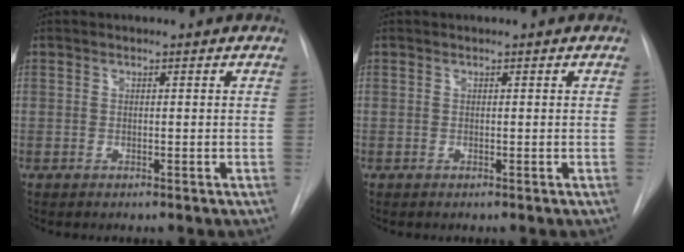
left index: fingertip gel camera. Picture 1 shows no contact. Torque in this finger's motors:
{"motor_torque": [0.00, 0.00, 0.00, -0.01]}